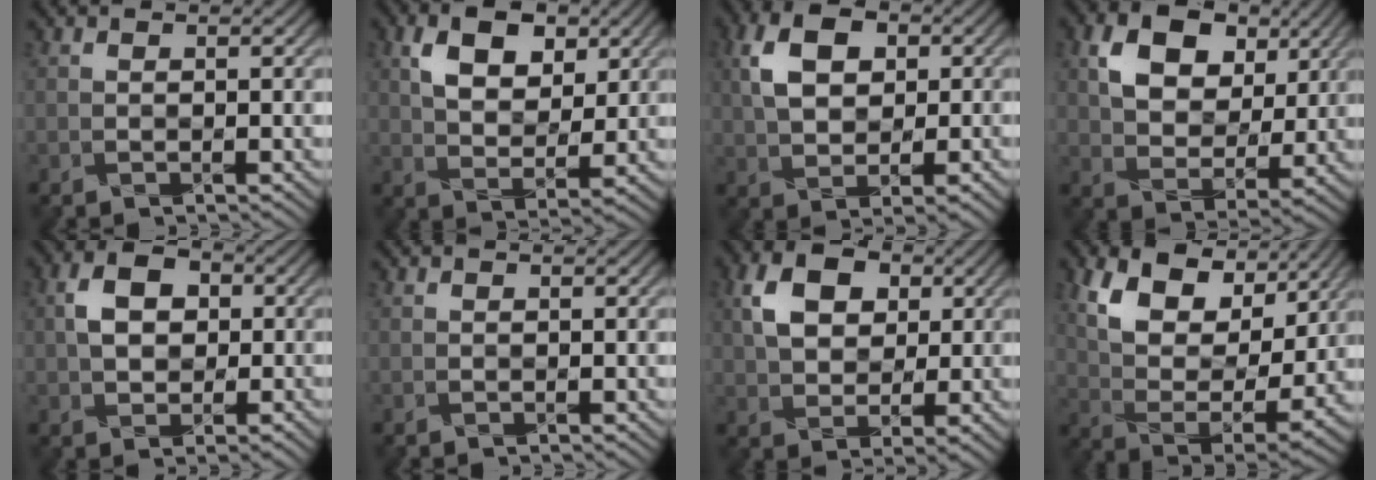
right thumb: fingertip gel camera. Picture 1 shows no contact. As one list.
[{"total": 7.8, "force": [3.5, 4.5, 5.3], "torque": [-0.095, 0.001, 0.066]}, {"total": 7.5, "force": [1.8, 4.7, 5.6], "torque": [-0.112, 0.009, 0.027]}, {"total": 10.0, "force": [4.7, 6.5, 5.9], "torque": [-0.118, 0.001, 0.082]}, {"total": 5.3, "force": [0.4, 3.8, 3.7], "torque": [-0.063, 0.008, 0.001]}, {"total": 0.0}, {"total": 7.6, "force": [2.4, 5.3, 5.0], "torque": [-0.098, 0.008, 0.042]}, {"total": 13.1, "force": [7.6, 6.8, 8.2], "torque": [-0.170, 0.008, 0.136]}]